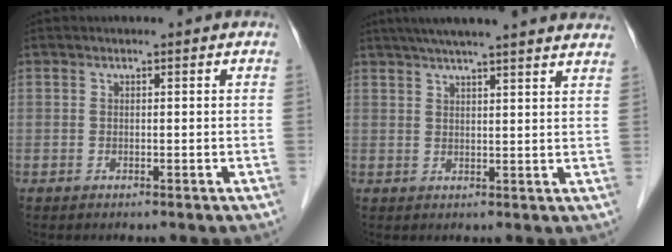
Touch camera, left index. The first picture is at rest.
{"total": 19.2, "force": [16.7, 0.7, 9.5], "torque": [-0.146, 0.030, 0.211]}